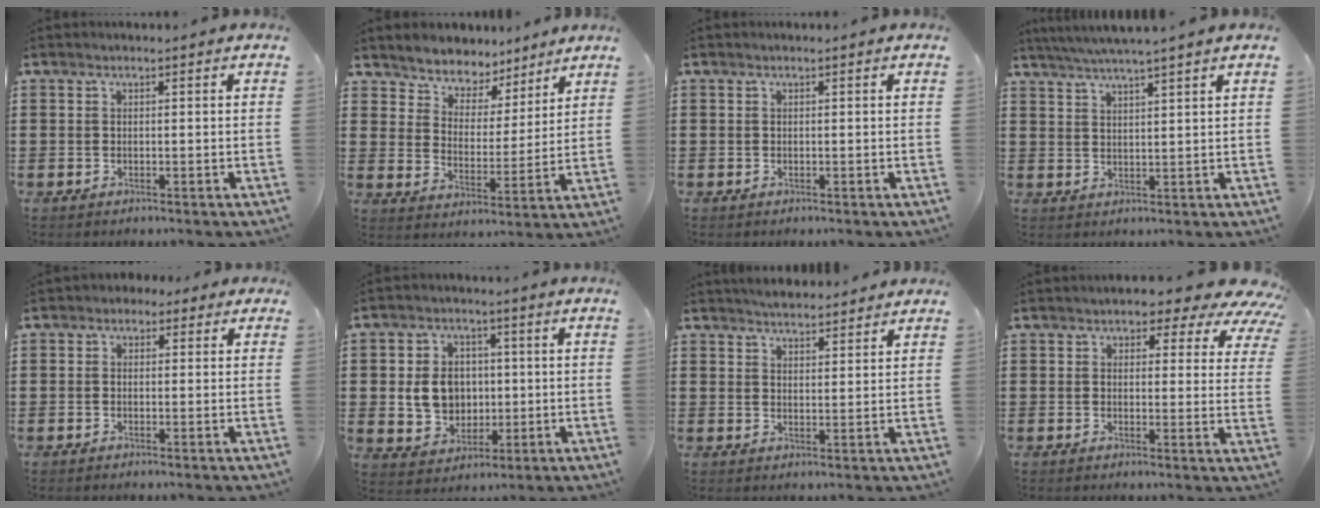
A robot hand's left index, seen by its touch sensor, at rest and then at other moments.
{"total": 5.1, "force": [4.6, 2.0, -1.0], "torque": [-0.017, -0.032, 0.081]}
{"total": 0.0}
{"total": 3.7, "force": [3.3, -0.7, 1.5], "torque": [-0.039, -0.010, 0.059]}
{"total": 1.4, "force": [-0.4, 1.3, 0.6], "torque": [-0.014, 0.007, -0.009]}
{"total": 7.5, "force": [0.3, 6.6, 3.6], "torque": [-0.078, 0.013, 0.005]}
{"total": 2.9, "force": [2.9, 0.5, 0.2], "torque": [-0.011, -0.002, 0.055]}
{"total": 4.3, "force": [3.2, 1.9, 2.1], "torque": [-0.033, -0.015, 0.048]}